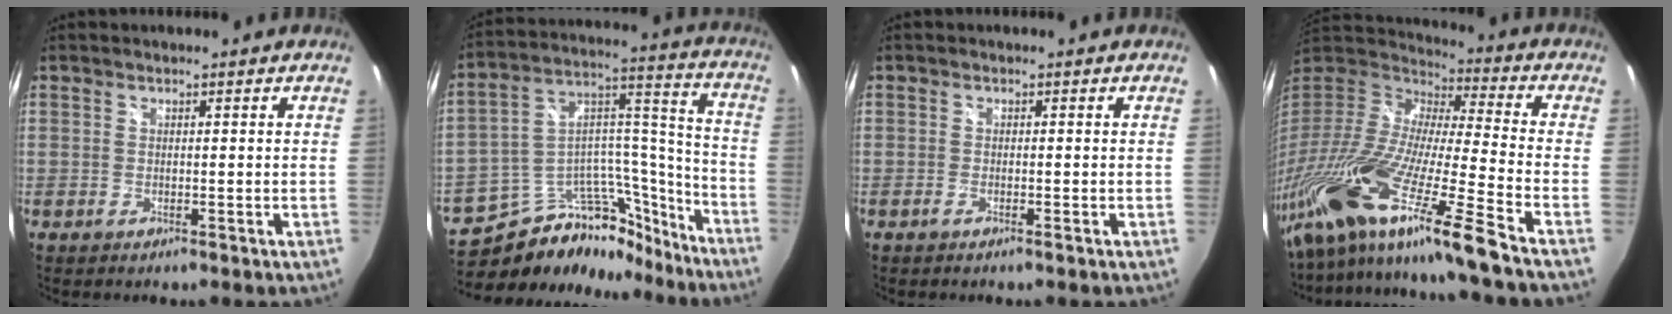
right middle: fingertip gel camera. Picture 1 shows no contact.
{"total": 23.5, "force": [-18.5, 11.0, 9.5], "torque": [-0.155, 0.082, -0.266]}
{"total": 1.1, "force": [-0.8, -0.2, 0.8], "torque": [-0.015, -0.002, -0.017]}
{"total": 29.1, "force": [-20.8, -0.5, 20.3], "torque": [-0.335, -0.084, -0.379]}